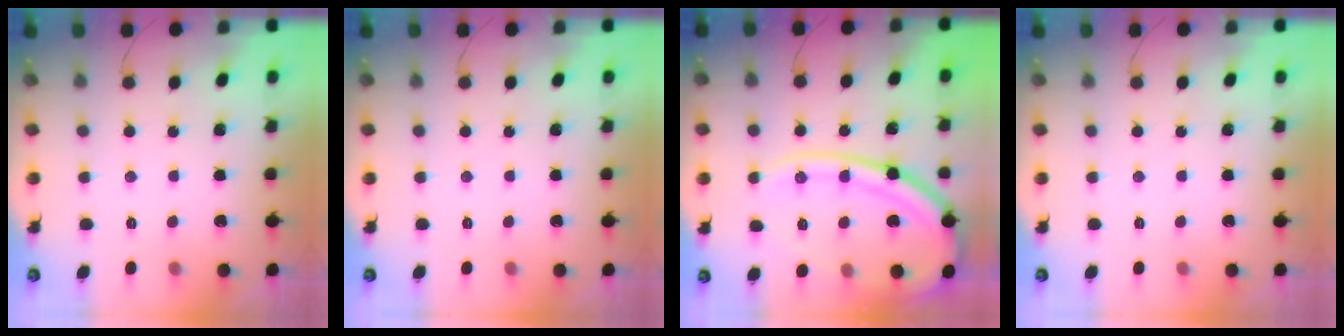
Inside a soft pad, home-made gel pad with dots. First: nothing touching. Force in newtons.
{"total": 0.0}
{"total": 16.8, "press": 16.7, "slide": 1.5}
{"total": 0.0}